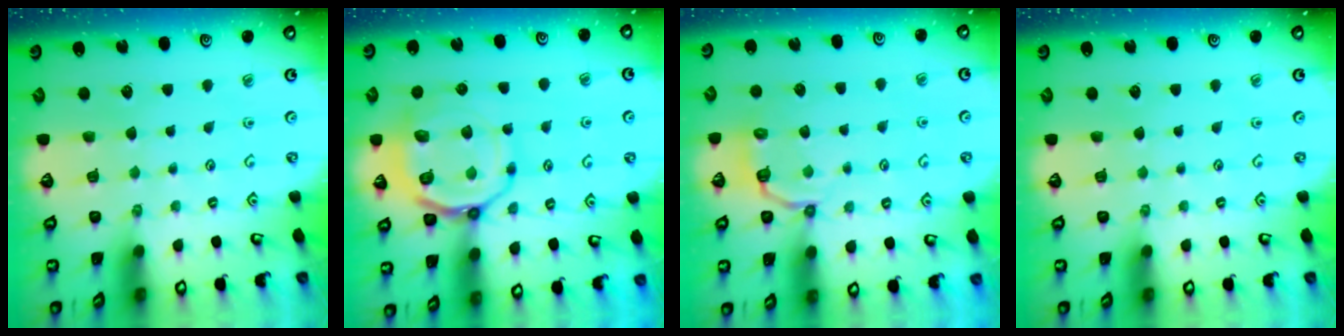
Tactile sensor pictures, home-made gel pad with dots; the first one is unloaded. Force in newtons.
{"total": 13.7, "press": 13.5, "slide": 2.2}
{"total": 4.2, "press": 3.5, "slide": 2.2}
{"total": 0.0}